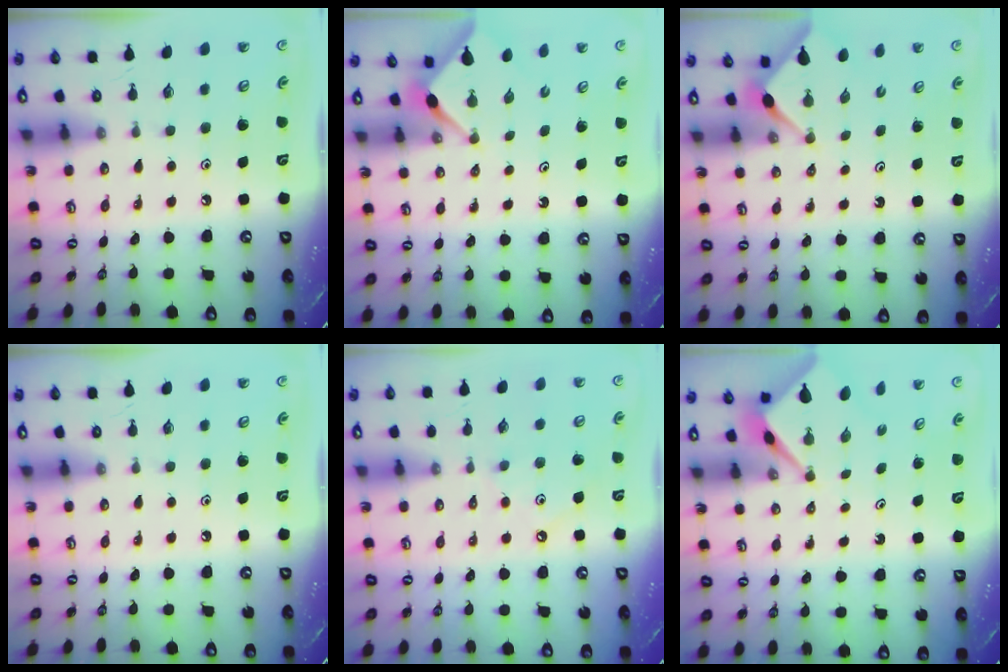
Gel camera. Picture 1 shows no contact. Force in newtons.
{"total": 3.1, "press": 3.1, "slide": 0.3}
{"total": 2.9, "press": 2.9, "slide": 0.2}
{"total": 0.0}
{"total": 2.8, "press": 2.7, "slide": 0.6}
{"total": 2.6, "press": 2.6, "slide": 0.1}